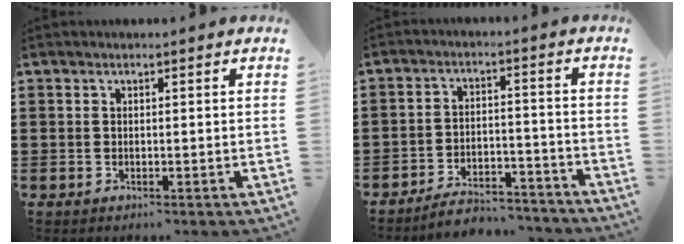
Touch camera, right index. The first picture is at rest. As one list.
[{"total": 5.5, "force": [-5.3, 0.8, 1.3], "torque": [-0.027, 0.008, -0.105]}]